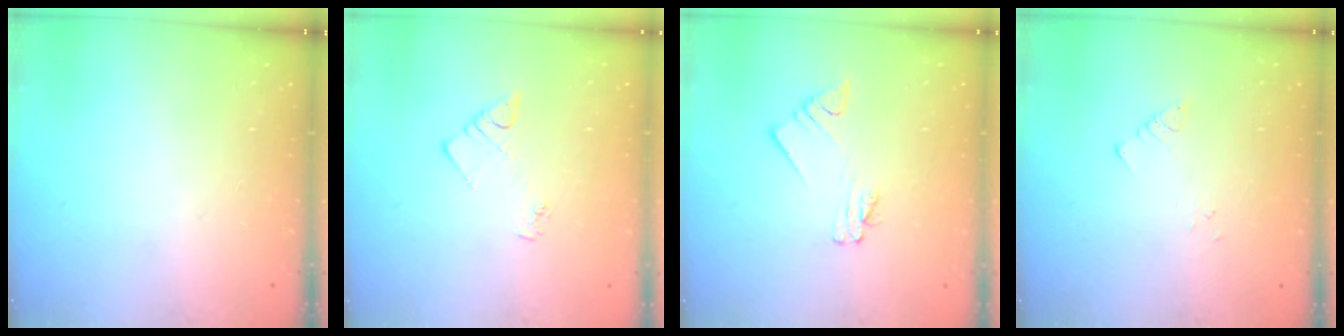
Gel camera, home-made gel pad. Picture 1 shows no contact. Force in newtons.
{"total": 4.2, "press": 4.2, "slide": 0.5}
{"total": 2.0, "press": 2.0, "slide": 0.3}
{"total": 1.8, "press": 1.8, "slide": 0.2}